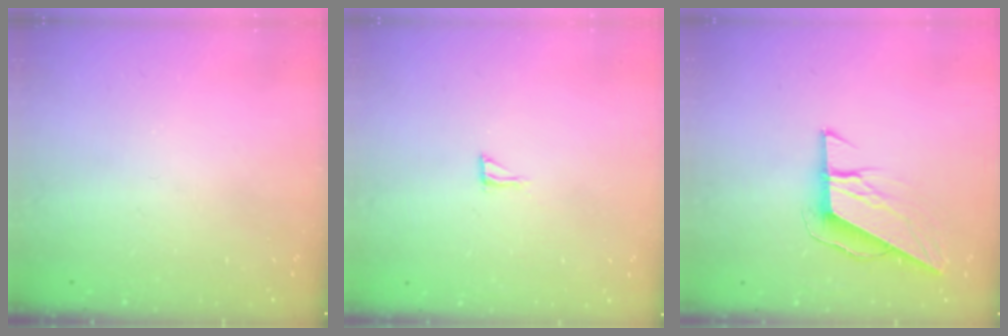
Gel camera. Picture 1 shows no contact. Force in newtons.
{"total": 3.6, "press": 3.6, "slide": 0.4}
{"total": 8.4, "press": 8.4, "slide": 0.4}